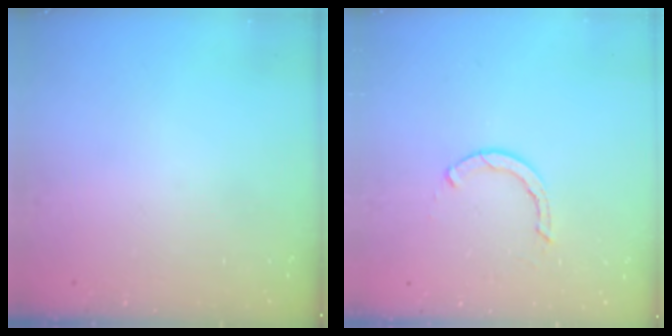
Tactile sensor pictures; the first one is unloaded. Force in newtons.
{"total": 2.3, "press": 2.3, "slide": 0.1}